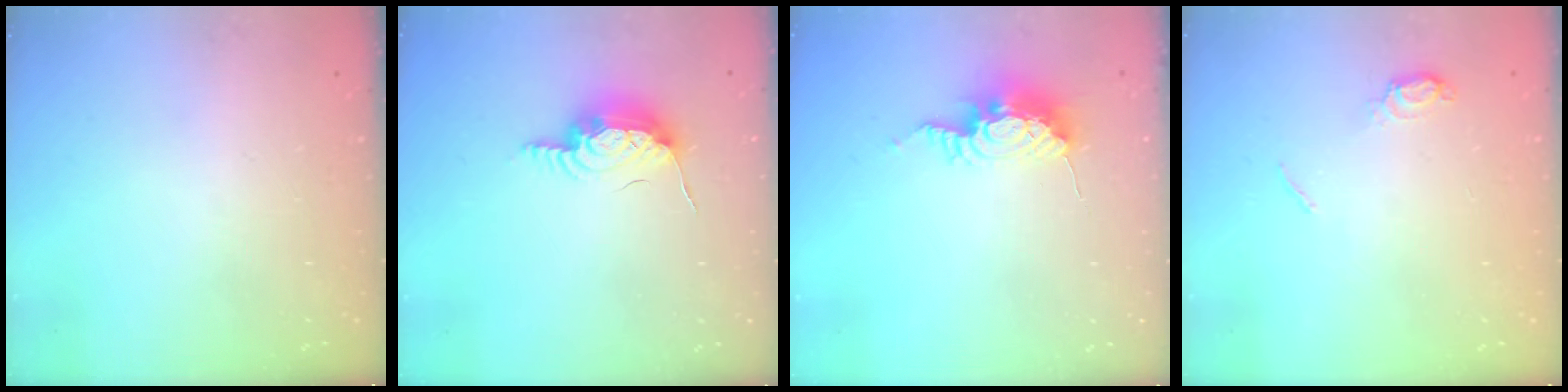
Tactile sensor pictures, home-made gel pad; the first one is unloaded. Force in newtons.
{"total": 10.4, "press": 10.4, "slide": 1.1}
{"total": 10.5, "press": 10.5, "slide": 0.2}
{"total": 6.1, "press": 6.0, "slide": 0.6}